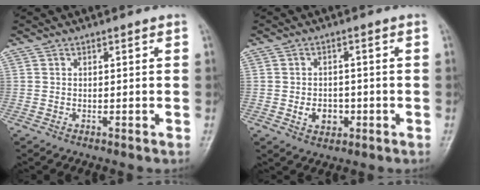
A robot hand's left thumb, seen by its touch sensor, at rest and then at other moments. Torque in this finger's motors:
{"motor_torque": [0.02, 0.04, 0.02, -0.02, 0.00]}